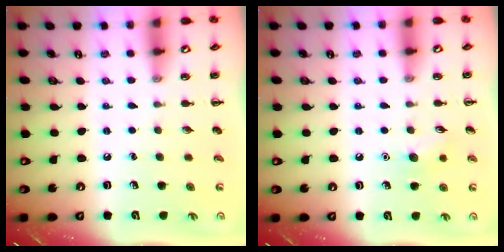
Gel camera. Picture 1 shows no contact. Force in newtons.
{"total": 6.5, "press": 6.3, "slide": 1.4}